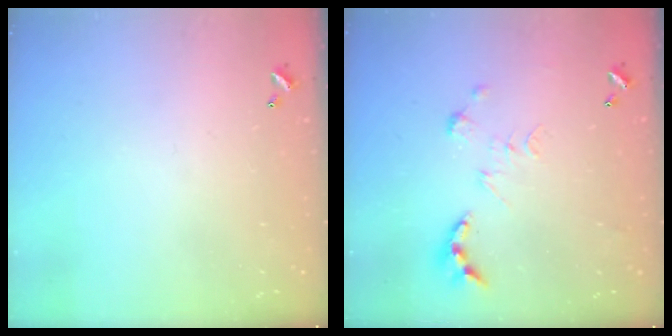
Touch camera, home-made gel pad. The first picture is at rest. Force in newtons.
{"total": 0.0}